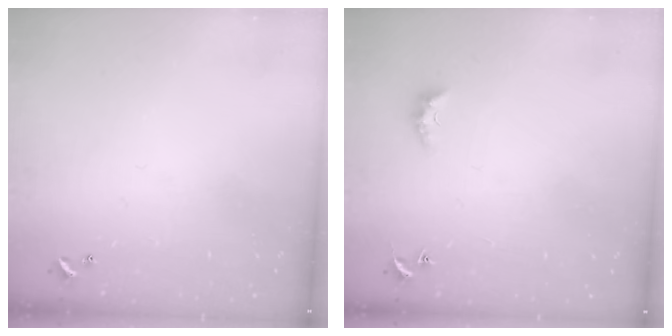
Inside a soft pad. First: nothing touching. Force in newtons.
{"total": 2.4, "press": 2.4, "slide": 0.6}